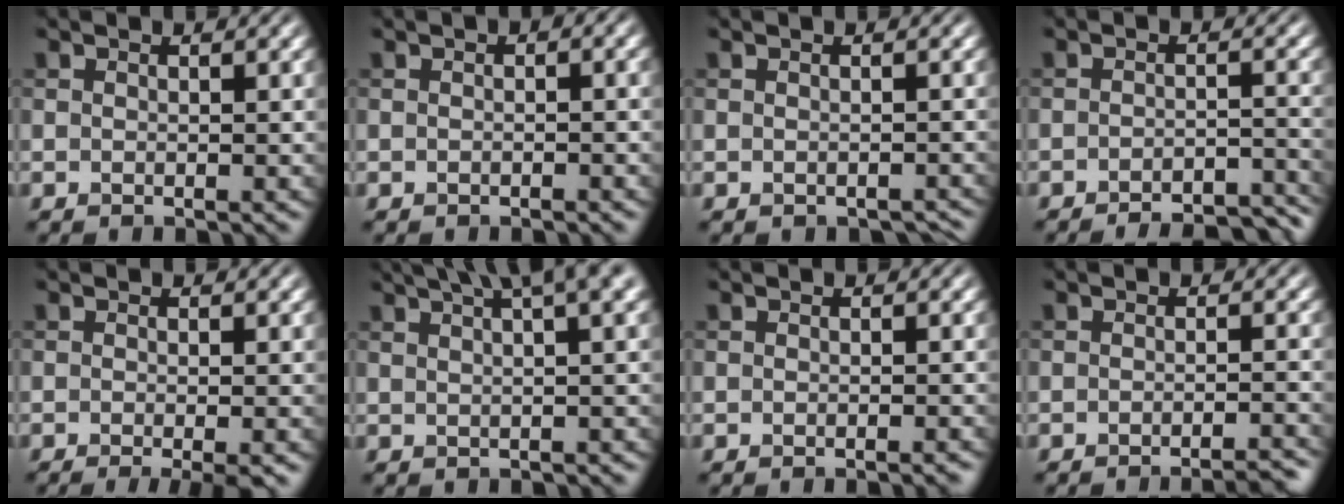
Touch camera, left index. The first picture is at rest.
{"total": 1.2, "force": [0.0, 0.4, 1.1], "torque": [-0.016, 0.003, -0.001]}
{"total": 0.8, "force": [-0.7, 0.3, 0.3], "torque": [-0.004, -0.005, -0.009]}
{"total": 7.0, "force": [-6.4, 1.5, 2.6], "torque": [-0.021, 0.011, -0.070]}
{"total": 3.8, "force": [-1.6, 1.0, 3.3], "torque": [-0.035, -0.012, -0.023]}
{"total": 6.2, "force": [3.9, 1.2, 4.7], "torque": [-0.048, 0.026, 0.050]}
{"total": 1.2, "force": [-0.7, 0.3, 0.9], "torque": [-0.005, 0.000, -0.012]}
{"total": 3.8, "force": [-3.1, 0.7, 2.1], "torque": [-0.014, 0.014, -0.043]}